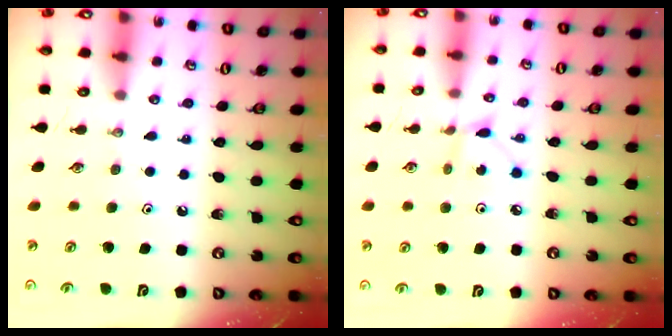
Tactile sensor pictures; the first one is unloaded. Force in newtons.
{"total": 1.5, "press": 1.5, "slide": 0.1}